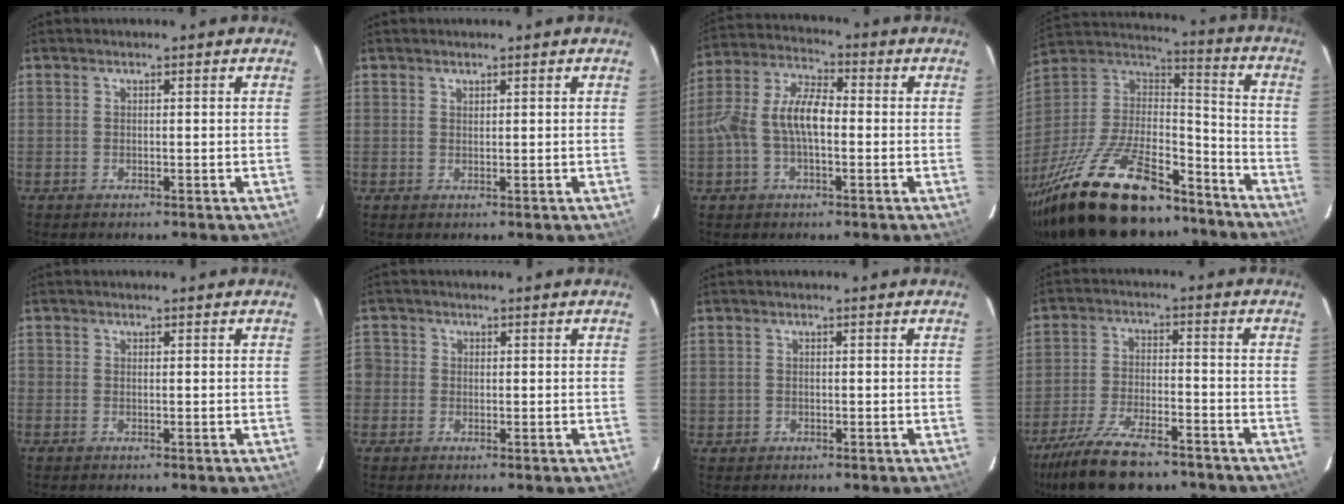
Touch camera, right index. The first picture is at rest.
{"total": 0.6, "force": [0.6, 0.3, 0.1], "torque": [-0.002, 0.001, 0.011]}
{"total": 9.5, "force": [-1.3, 4.6, 8.2], "torque": [-0.175, 0.021, -0.026]}
{"total": 34.8, "force": [-24.6, 13.7, 20.5], "torque": [-0.416, -0.018, -0.385]}
{"total": 0.0}
{"total": 3.3, "force": [-1.0, 3.1, 0.5], "torque": [-0.010, 0.008, -0.024]}
{"total": 1.5, "force": [-0.3, 1.5, 0.2], "torque": [-0.005, 0.001, -0.001]}
{"total": 16.5, "force": [-13.2, 5.4, 8.4], "torque": [-0.186, -0.026, -0.222]}